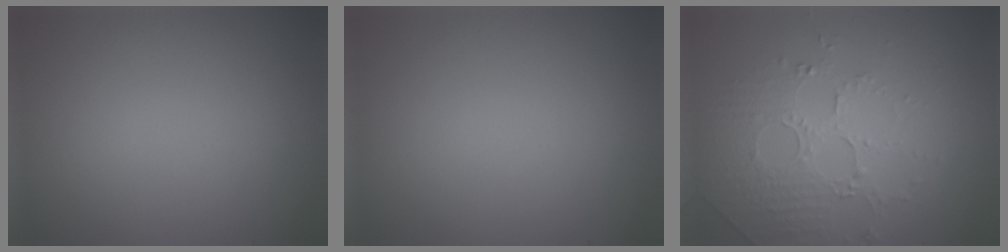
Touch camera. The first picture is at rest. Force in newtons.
{"total": 0.0}
{"total": 5.0, "press": 3.4, "slide": 3.6}